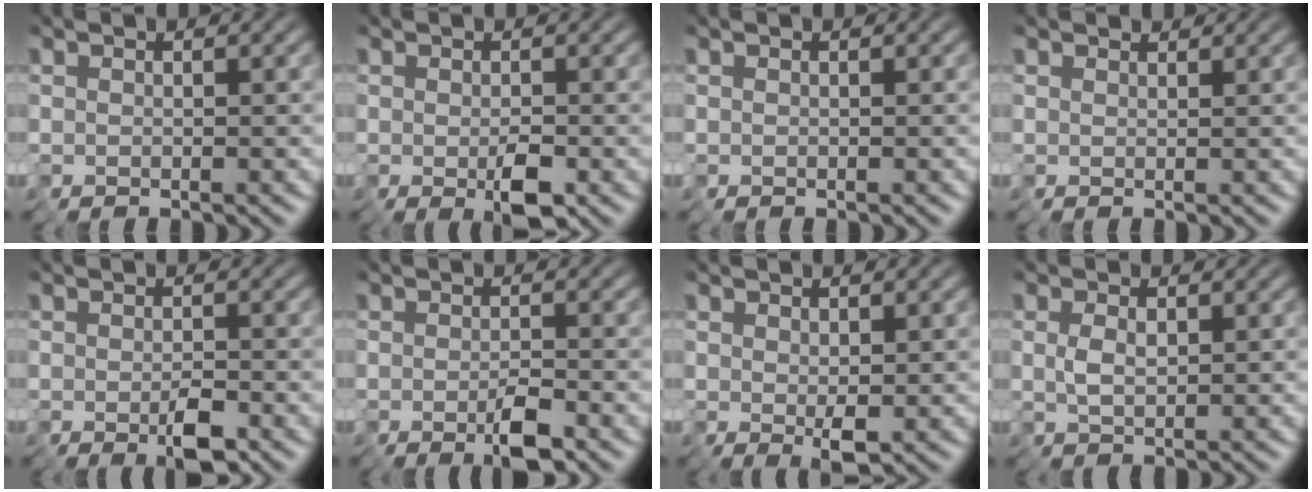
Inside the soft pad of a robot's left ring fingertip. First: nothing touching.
{"total": 2.5, "force": [-0.6, 0.9, 2.2], "torque": [-0.038, -0.001, -0.004]}
{"total": 0.0}
{"total": 0.7, "force": [0.5, 0.5, 0.2], "torque": [-0.008, 0.007, 0.006]}
{"total": 2.4, "force": [-0.9, 0.8, 2.1], "torque": [-0.035, 0.000, -0.011]}
{"total": 2.6, "force": [-1.2, 0.6, 2.2], "torque": [-0.038, 0.001, -0.017]}
{"total": 1.7, "force": [0.2, 0.7, 1.5], "torque": [-0.030, 0.000, 0.013]}
{"total": 1.4, "force": [0.8, 0.5, 1.1], "torque": [-0.028, 0.007, 0.017]}